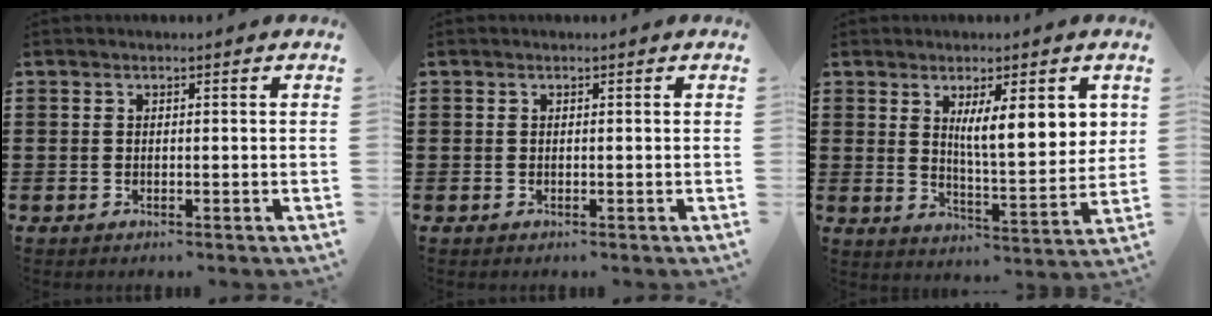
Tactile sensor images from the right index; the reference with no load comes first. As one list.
[{"total": 0.0}, {"total": 8.3, "force": [3.3, 2.4, 7.2], "torque": [-0.112, -0.013, 0.048]}]